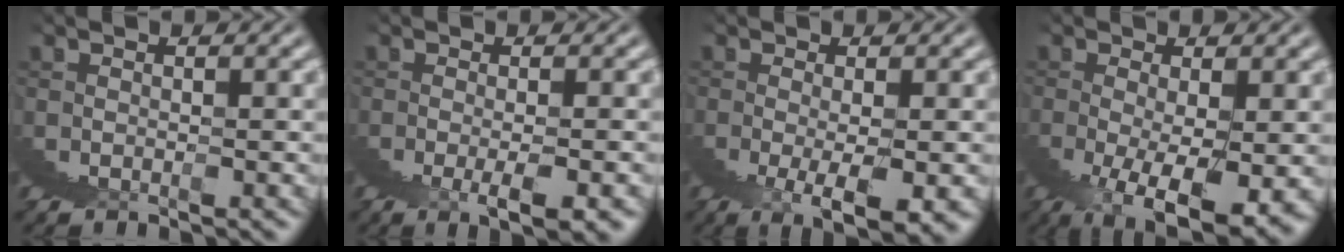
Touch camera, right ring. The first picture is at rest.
{"total": 2.2, "force": [0.7, -1.6, 1.4], "torque": [0.000, 0.017, 0.008]}
{"total": 3.0, "force": [0.4, -1.0, 2.8], "torque": [-0.026, 0.006, 0.007]}
{"total": 4.5, "force": [-1.0, -0.1, 4.4], "torque": [-0.053, -0.010, -0.009]}